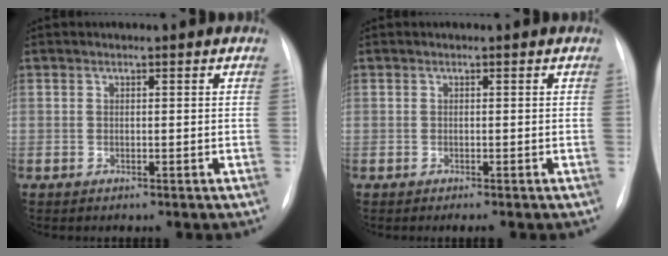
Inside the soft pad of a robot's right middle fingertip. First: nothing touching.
{"total": 0.6, "force": [-0.4, -0.1, 0.4], "torque": [-0.006, -0.002, -0.008]}